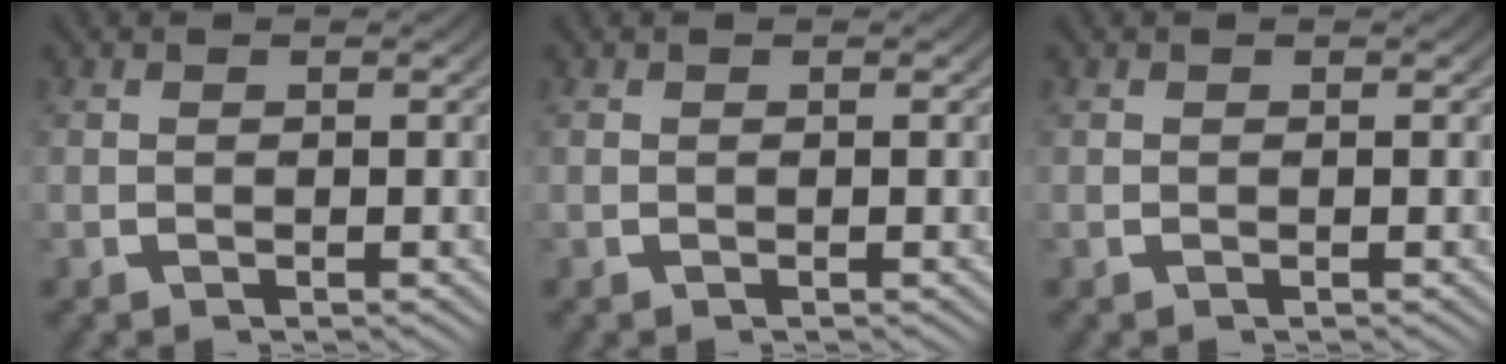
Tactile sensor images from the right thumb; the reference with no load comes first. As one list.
[{"total": 0.0}, {"total": 0.0}]